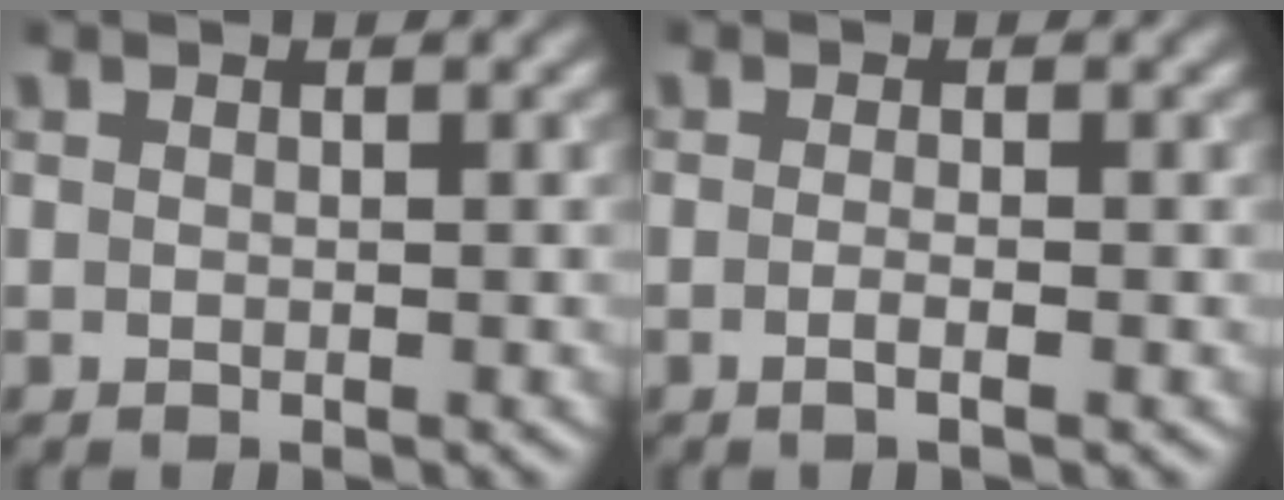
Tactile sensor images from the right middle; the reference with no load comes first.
{"total": 1.4, "force": [-0.4, 0.4, 1.3], "torque": [-0.017, -0.004, -0.011]}